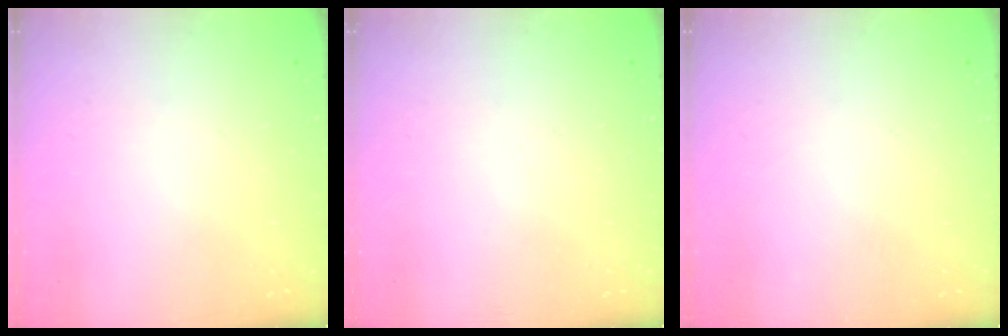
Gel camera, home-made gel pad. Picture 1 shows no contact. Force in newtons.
{"total": 0.0}
{"total": 0.0}